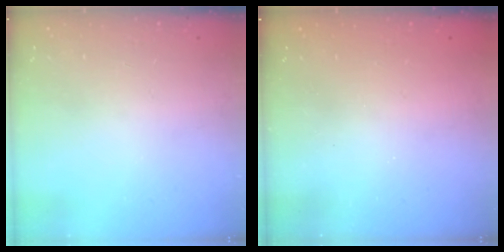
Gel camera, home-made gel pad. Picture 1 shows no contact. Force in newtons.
{"total": 2.6, "press": 2.5, "slide": 0.9}